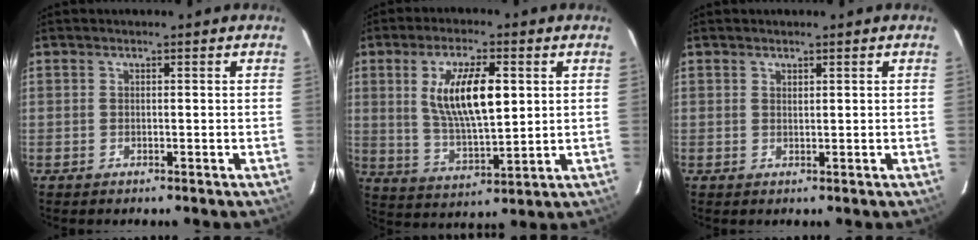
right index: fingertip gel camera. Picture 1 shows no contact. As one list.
[{"total": 12.6, "force": [3.1, 4.2, 11.5], "torque": [-0.212, 0.000, 0.063]}, {"total": 0.7, "force": [0.6, 0.2, 0.3], "torque": [-0.004, 0.001, 0.011]}]